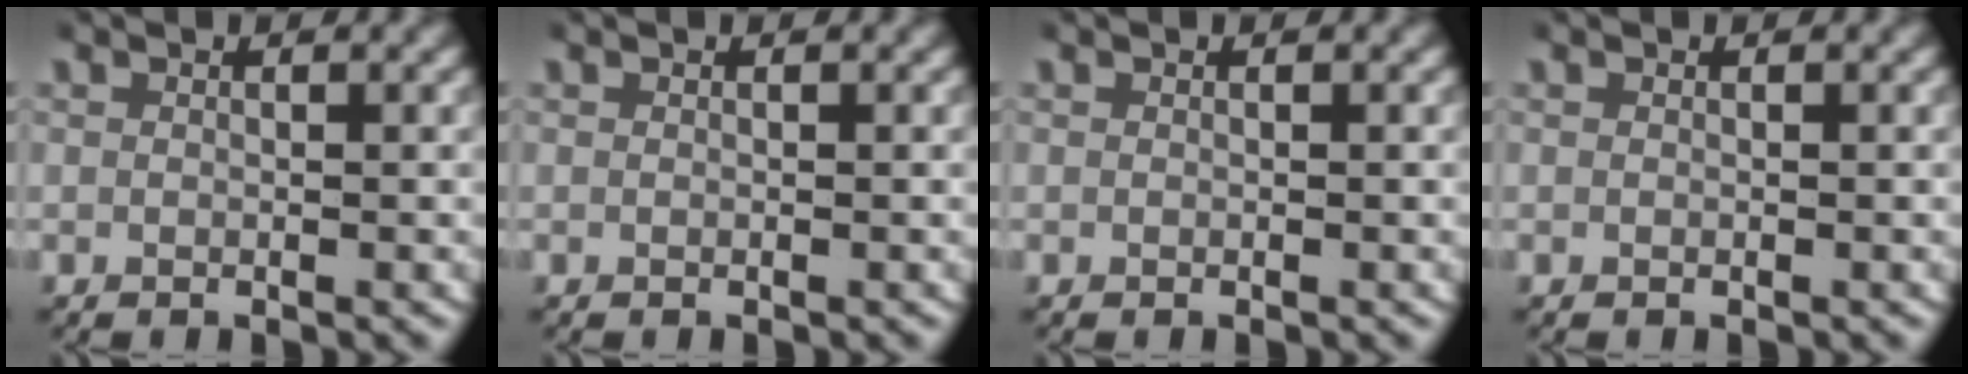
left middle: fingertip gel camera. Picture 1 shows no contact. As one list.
[{"total": 0.0}, {"total": 0.0}, {"total": 0.0}]